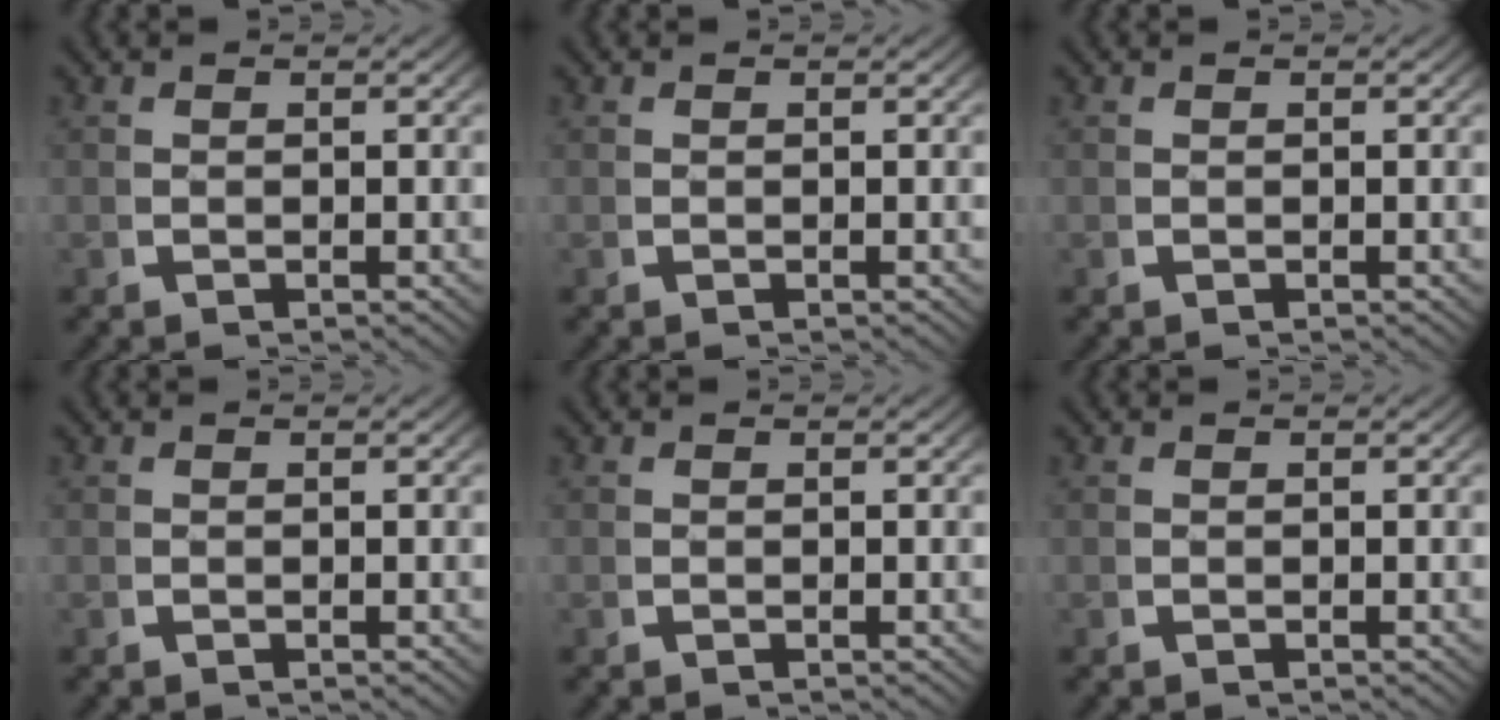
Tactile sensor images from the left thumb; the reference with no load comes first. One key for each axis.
{"total": 0.0}
{"total": 0.0}
{"total": 0.0}
{"total": 0.0}
{"total": 0.0}